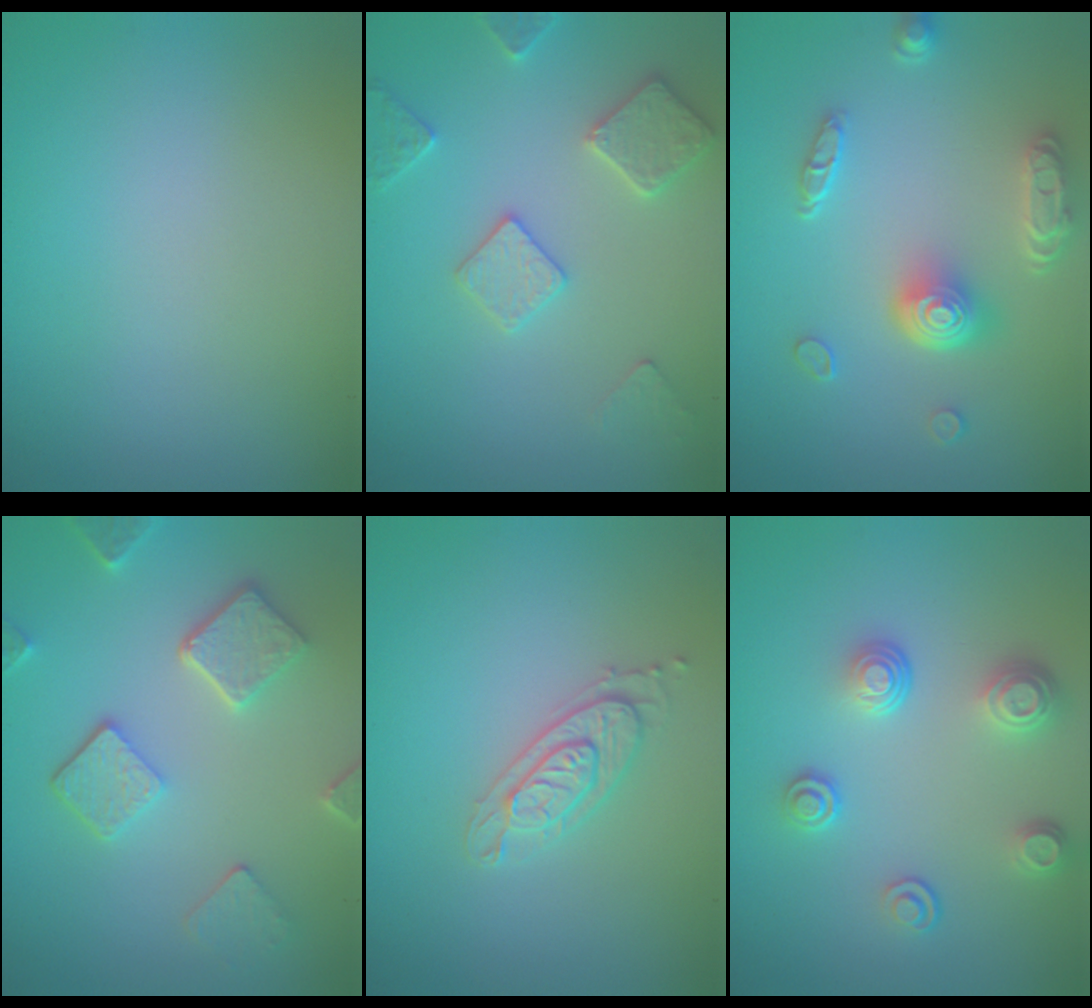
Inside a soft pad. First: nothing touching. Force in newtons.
{"total": 2.9, "press": 2.8, "slide": 0.5}
{"total": 4.7, "press": 3.6, "slide": 3.0}
{"total": 4.9, "press": 3.8, "slide": 3.2}
{"total": 2.1, "press": 2.0, "slide": 0.4}
{"total": 3.4, "press": 2.8, "slide": 1.9}